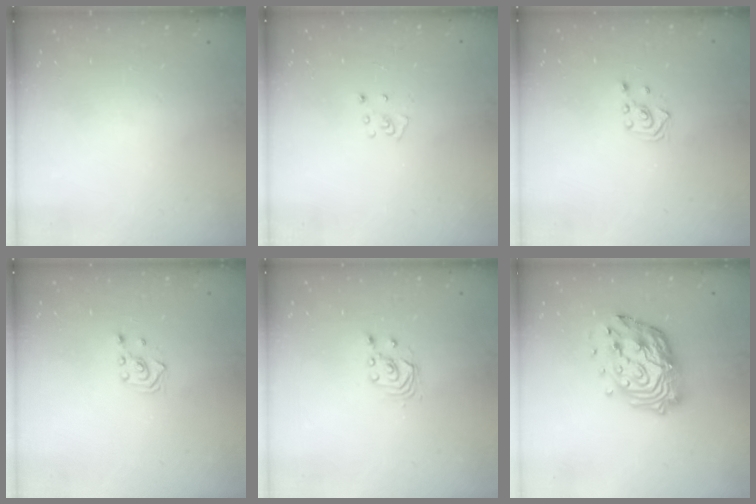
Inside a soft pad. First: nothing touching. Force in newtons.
{"total": 3.5, "press": 3.5, "slide": 0.3}
{"total": 2.6, "press": 2.4, "slide": 0.9}
{"total": 2.6, "press": 2.4, "slide": 0.9}
{"total": 2.5, "press": 2.5, "slide": 0.2}
{"total": 16.7, "press": 16.6, "slide": 1.7}